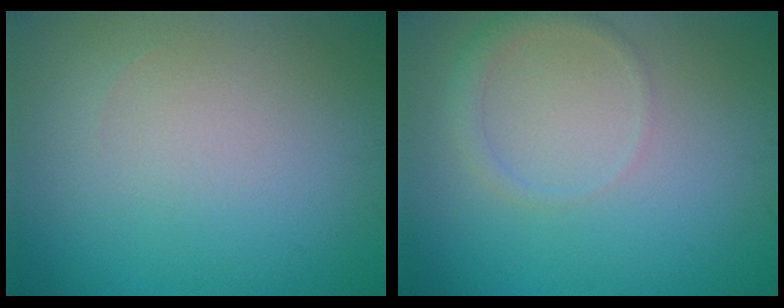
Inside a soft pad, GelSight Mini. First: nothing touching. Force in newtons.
{"total": 1.4, "press": 1.4, "slide": 0.0}